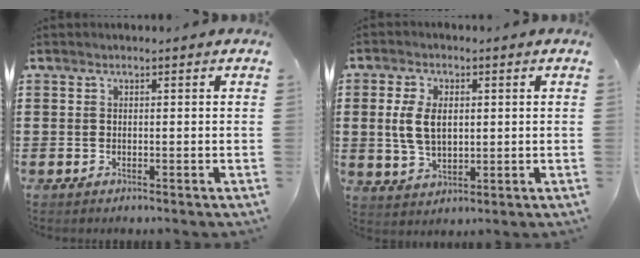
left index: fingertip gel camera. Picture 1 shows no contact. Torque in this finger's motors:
{"motor_torque": [1.35, -0.09, 0.39, 0.17]}